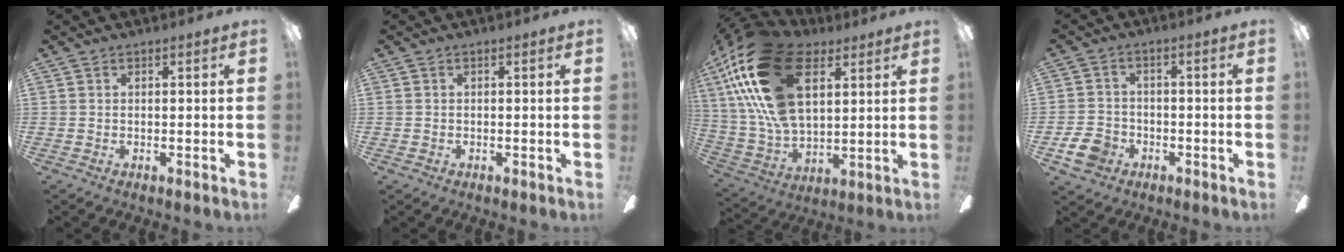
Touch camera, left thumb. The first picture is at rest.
{"total": 0.5, "force": [-0.2, 0.4, 0.2], "torque": [-0.004, 0.003, -0.006]}
{"total": 27.6, "force": [11.3, 15.6, 19.8], "torque": [-0.417, -0.029, 0.198]}
{"total": 6.6, "force": [-3.1, 5.1, 2.9], "torque": [-0.078, 0.018, -0.060]}